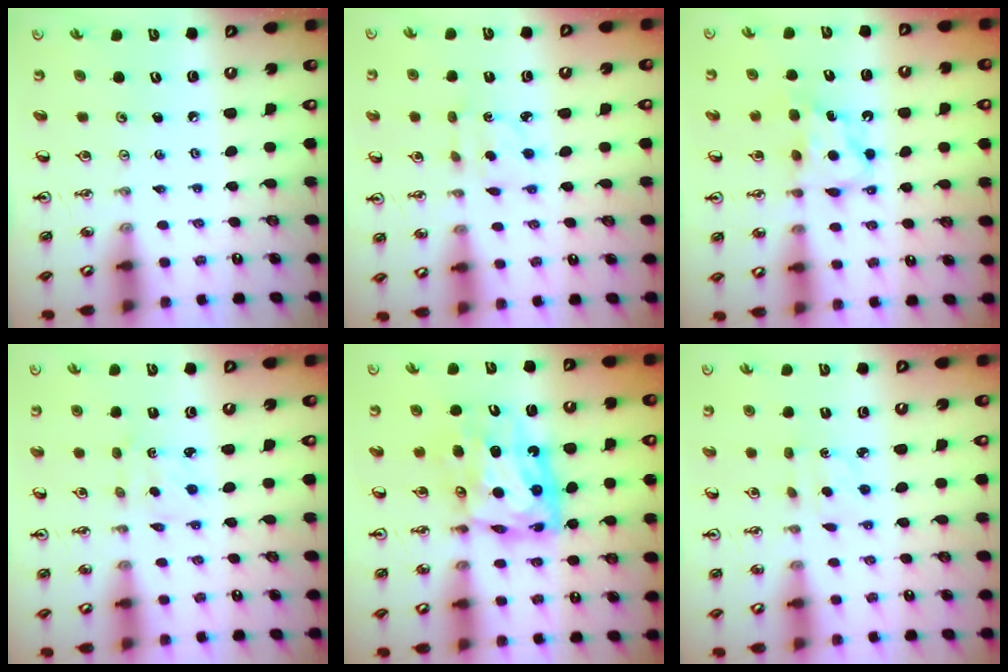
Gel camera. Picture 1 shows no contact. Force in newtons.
{"total": 2.9, "press": 2.8, "slide": 0.8}
{"total": 6.5, "press": 6.5, "slide": 0.3}
{"total": 1.8, "press": 1.6, "slide": 0.7}
{"total": 11.0, "press": 11.0, "slide": 1.1}
{"total": 2.4, "press": 2.4, "slide": 0.5}